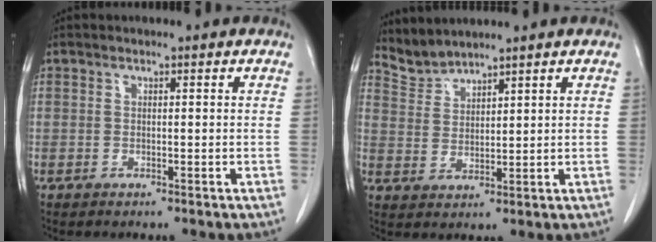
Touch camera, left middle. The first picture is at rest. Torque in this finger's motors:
{"motor_torque": [-0.02, -0.56, -0.09, -0.03]}